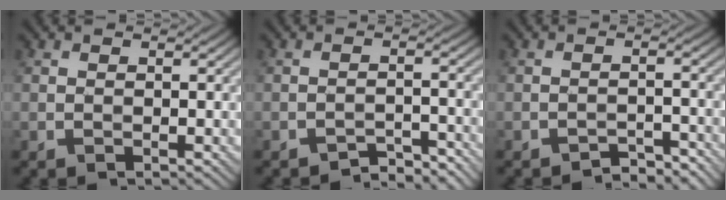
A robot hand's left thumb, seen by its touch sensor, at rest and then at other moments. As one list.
[{"total": 3.2, "force": [-3.0, 0.6, 1.0], "torque": [-0.011, 0.010, -0.047]}, {"total": 2.8, "force": [-2.6, 0.5, 0.9], "torque": [-0.009, 0.010, -0.040]}]